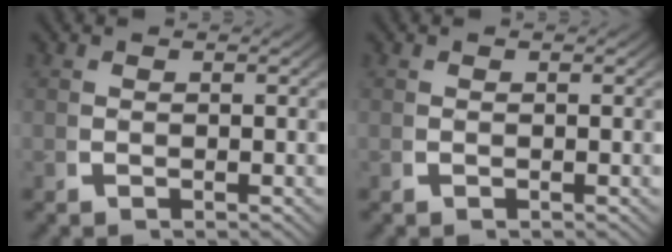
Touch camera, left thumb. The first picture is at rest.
{"total": 0.0}